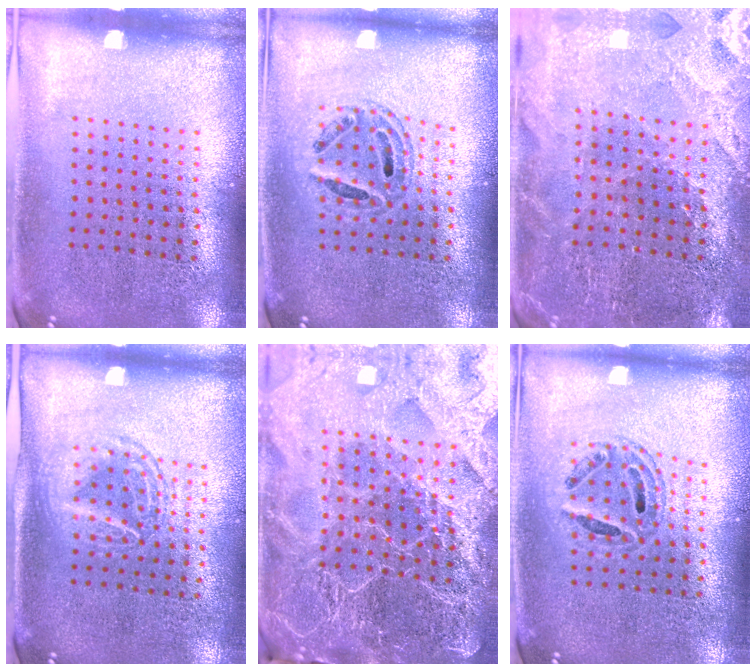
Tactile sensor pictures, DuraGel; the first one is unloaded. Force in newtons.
{"total": 0.7, "press": 0.7, "slide": 0.2}
{"total": 1.5, "press": 1.4, "slide": 0.3}
{"total": 1.4, "press": 1.3, "slide": 0.6}
{"total": 5.9, "press": 5.2, "slide": 2.9}
{"total": 0.6, "press": 0.6, "slide": 0.2}